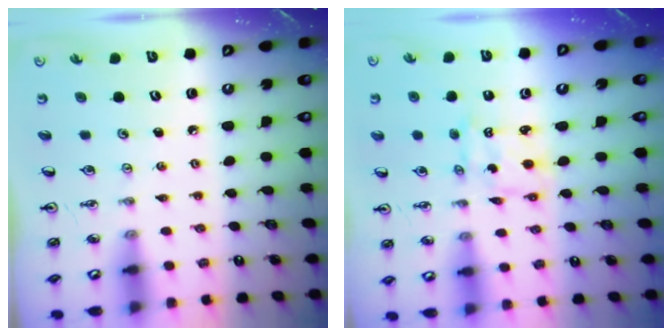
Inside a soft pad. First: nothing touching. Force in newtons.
{"total": 2.1, "press": 2.1, "slide": 0.1}